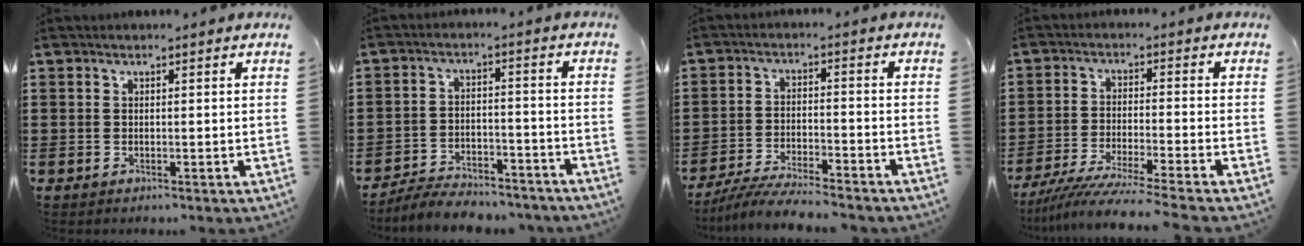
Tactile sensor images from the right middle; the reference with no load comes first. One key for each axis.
{"total": 6.0, "fx": -5.8, "fy": 0.6, "fz": 1.6, "tx": -0.029, "ty": 0.003, "tz": -0.112}
{"total": 5.9, "fx": -5.7, "fy": 0.2, "fz": 1.8, "tx": -0.041, "ty": -0.007, "tz": -0.112}
{"total": 5.9, "fx": -5.4, "fy": -0.6, "fz": 2.4, "tx": -0.057, "ty": -0.023, "tz": -0.108}